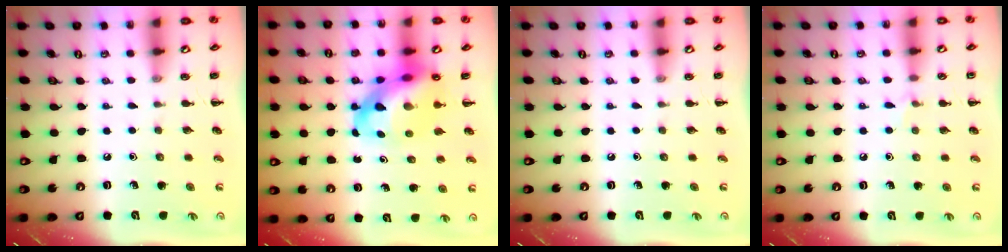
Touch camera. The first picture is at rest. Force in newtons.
{"total": 13.9, "press": 13.4, "slide": 3.7}
{"total": 0.0}
{"total": 4.5, "press": 4.3, "slide": 1.6}